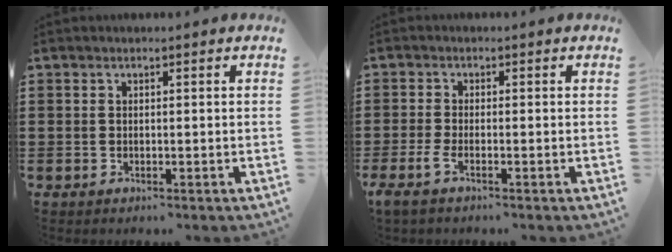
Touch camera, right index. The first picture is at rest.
{"total": 2.0, "force": [-1.2, 0.3, 1.6], "torque": [-0.049, -0.010, -0.028]}